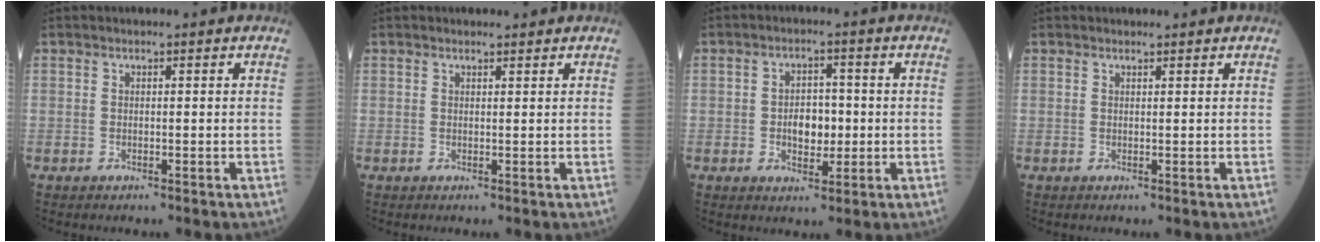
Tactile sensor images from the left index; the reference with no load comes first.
{"total": 1.1, "force": [1.1, 0.1, 0.1], "torque": [-0.011, 0.001, 0.018]}
{"total": 4.7, "force": [-0.4, 2.9, 3.6], "torque": [-0.060, 0.006, -0.004]}
{"total": 0.8, "force": [0.8, 0.0, 0.0], "torque": [-0.009, 0.000, 0.013]}